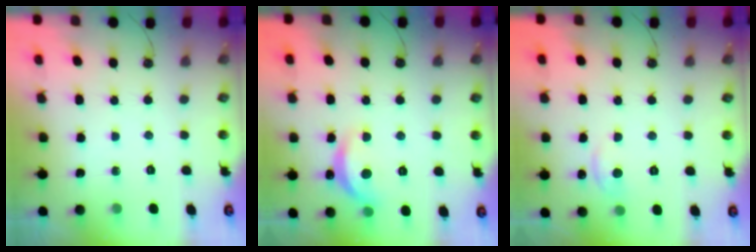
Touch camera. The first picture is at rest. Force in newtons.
{"total": 7.0, "press": 7.0, "slide": 0.4}
{"total": 0.9, "press": 0.6, "slide": 0.7}